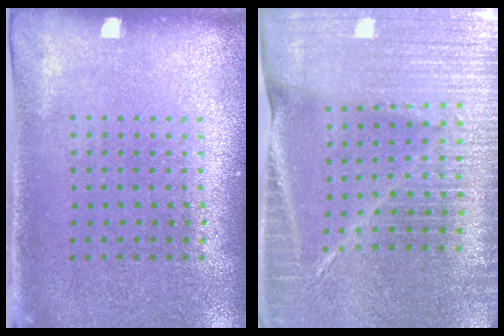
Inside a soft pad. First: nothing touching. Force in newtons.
{"total": 5.0, "press": 4.5, "slide": 2.2}